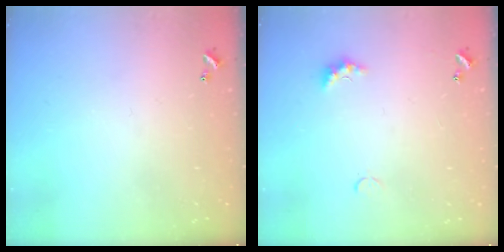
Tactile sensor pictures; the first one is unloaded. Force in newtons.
{"total": 2.8, "press": 2.8, "slide": 0.7}